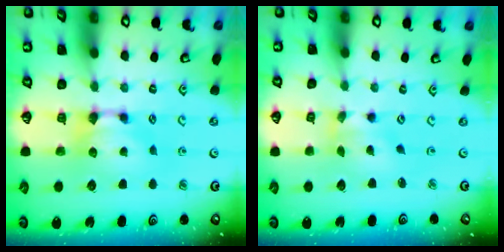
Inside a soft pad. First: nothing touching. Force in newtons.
{"total": 1.3, "press": 0.4, "slide": 1.3}